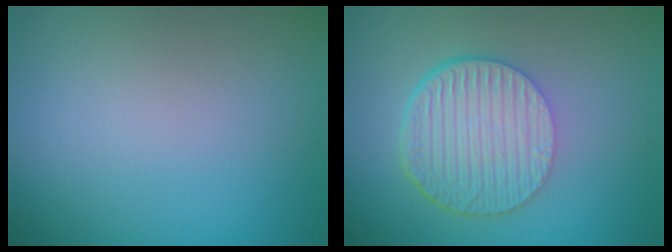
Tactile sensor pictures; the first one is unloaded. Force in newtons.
{"total": 6.7, "press": 4.4, "slide": 5.0}